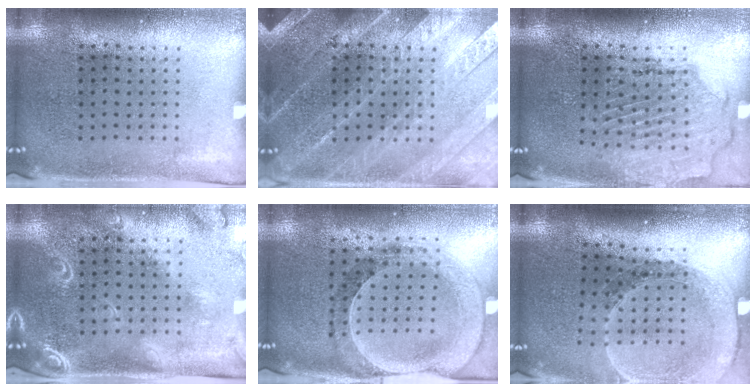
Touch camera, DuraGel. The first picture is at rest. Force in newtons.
{"total": 3.3, "press": 3.2, "slide": 0.5}
{"total": 1.6, "press": 1.5, "slide": 0.3}
{"total": 2.1, "press": 1.9, "slide": 1.0}
{"total": 0.9, "press": 0.9, "slide": 0.2}
{"total": 1.6, "press": 1.6, "slide": 0.2}